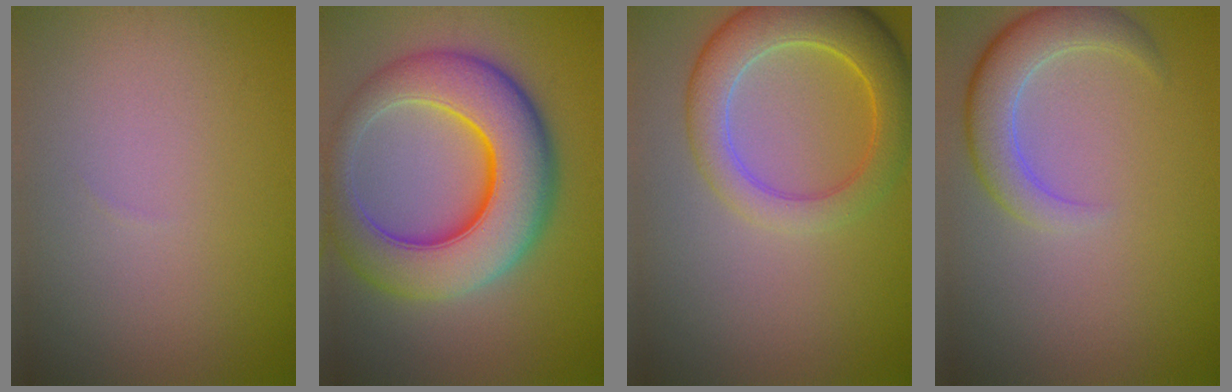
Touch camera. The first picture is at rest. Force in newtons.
{"total": 10.7, "press": 10.7, "slide": 0.1}
{"total": 6.3, "press": 6.3, "slide": 0.3}
{"total": 4.4, "press": 4.3, "slide": 0.5}